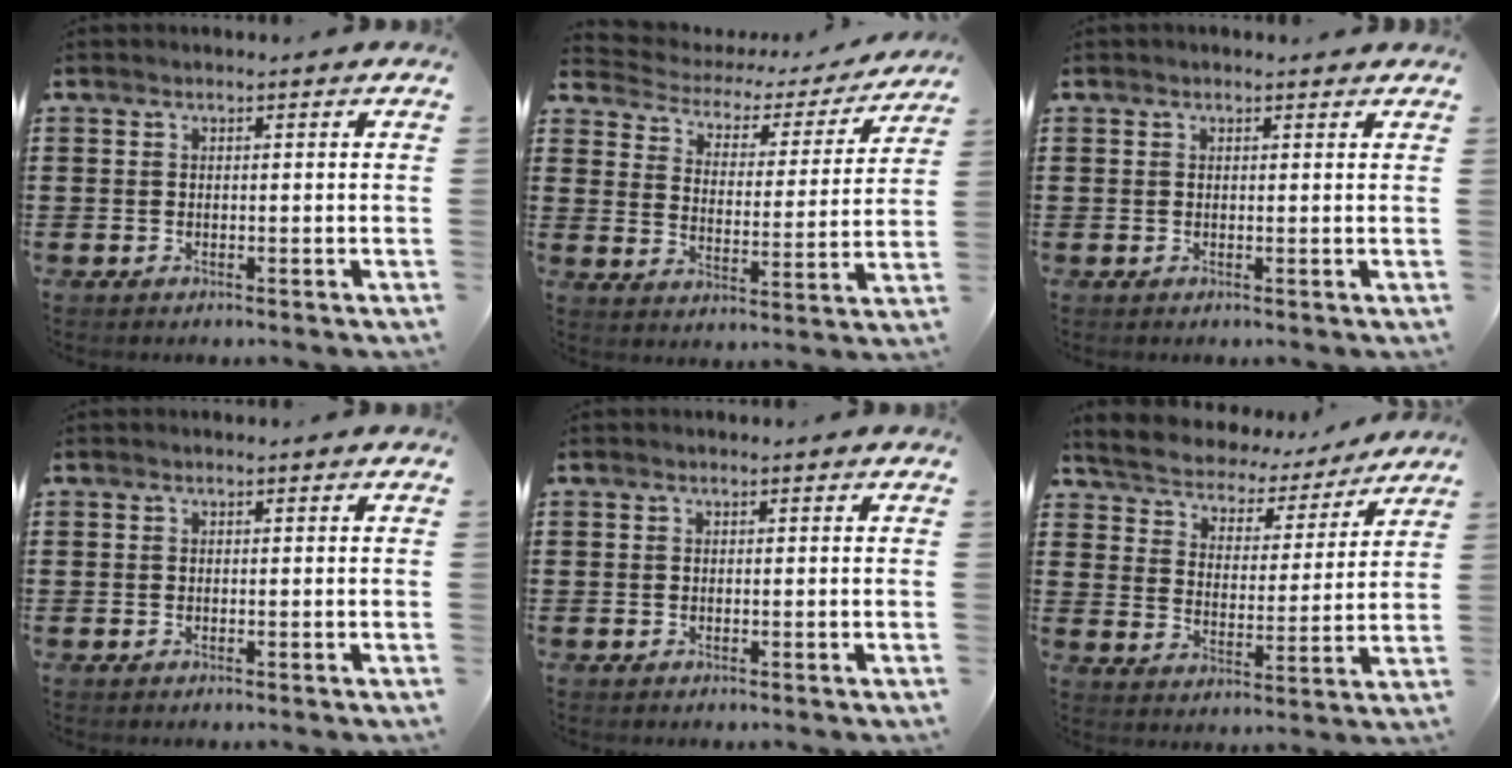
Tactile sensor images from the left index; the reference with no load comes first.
{"total": 2.9, "force": [2.4, 1.5, 0.7], "torque": [-0.035, -0.019, 0.030]}
{"total": 0.6, "force": [0.5, 0.2, 0.2], "torque": [-0.005, 0.001, 0.010]}
{"total": 0.0}
{"total": 0.0}
{"total": 4.0, "force": [3.9, 0.9, -0.1], "torque": [-0.026, -0.032, 0.061]}